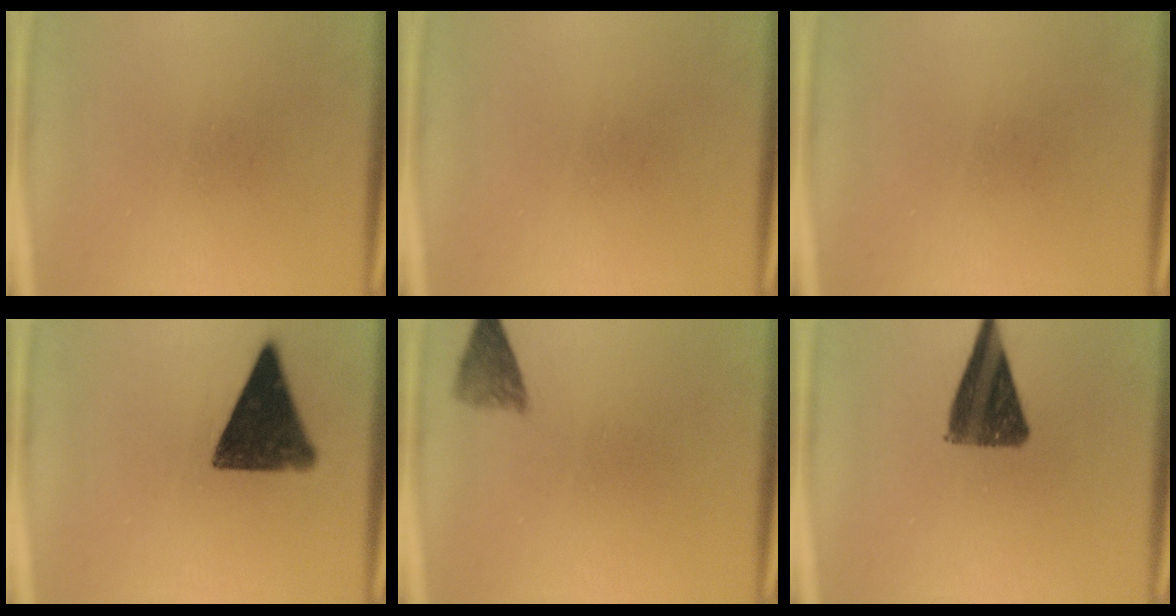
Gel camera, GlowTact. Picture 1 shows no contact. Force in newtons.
{"total": 0.0}
{"total": 0.0}
{"total": 12.8}
{"total": 2.8}
{"total": 11.2}